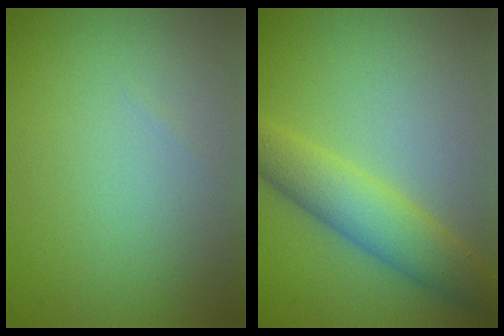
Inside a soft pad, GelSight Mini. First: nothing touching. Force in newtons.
{"total": 5.4, "press": 5.3, "slide": 0.1}